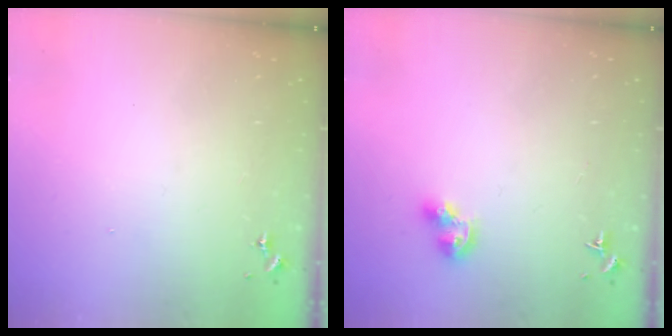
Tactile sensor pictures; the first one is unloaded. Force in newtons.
{"total": 7.9, "press": 7.9, "slide": 0.4}